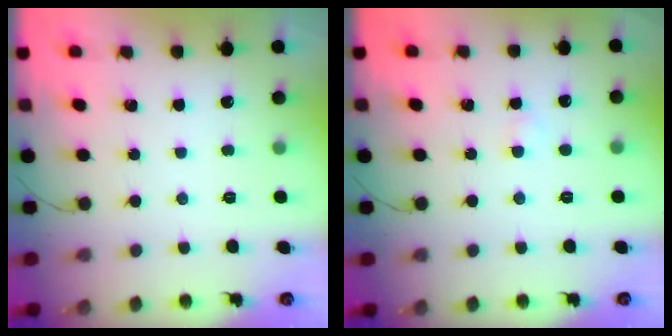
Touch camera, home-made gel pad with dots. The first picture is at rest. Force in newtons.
{"total": 1.3, "press": 1.1, "slide": 0.7}